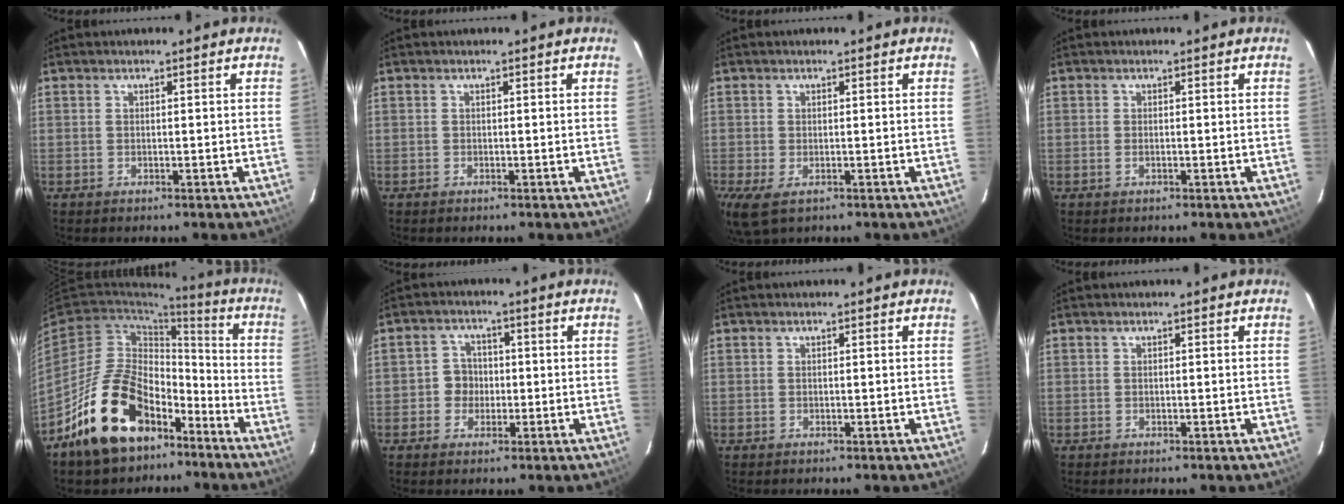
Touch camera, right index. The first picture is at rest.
{"total": 0.0}
{"total": 5.4, "force": [-2.3, 3.0, 3.8], "torque": [-0.081, -0.021, -0.037]}
{"total": 0.7, "force": [-0.3, 0.4, 0.6], "torque": [-0.012, 0.000, -0.005]}
{"total": 20.0, "force": [-12.5, 11.2, 10.8], "torque": [-0.210, 0.026, -0.189]}
{"total": 4.1, "force": [-1.1, 3.9, 0.9], "torque": [-0.007, 0.014, -0.021]}
{"total": 0.0}
{"total": 0.0}